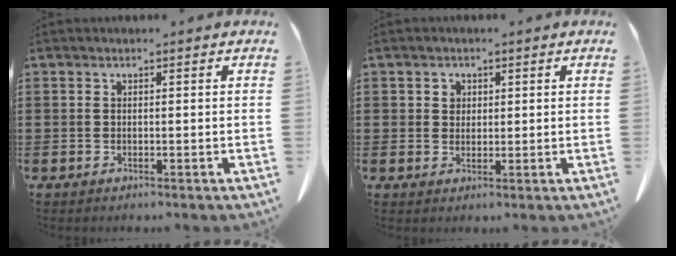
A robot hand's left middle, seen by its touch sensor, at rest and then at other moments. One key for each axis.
{"total": 2.0, "fx": 0.9, "fy": 1.7, "fz": 0.5, "tx": -0.009, "ty": 0.004, "tz": 0.013}